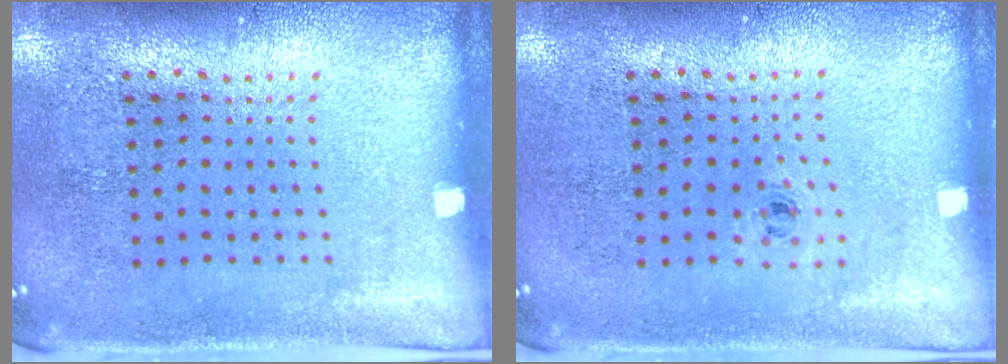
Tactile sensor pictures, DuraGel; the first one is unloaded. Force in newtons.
{"total": 0.6, "press": 0.3, "slide": 0.5}